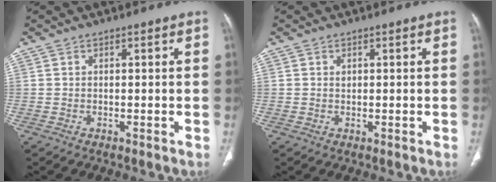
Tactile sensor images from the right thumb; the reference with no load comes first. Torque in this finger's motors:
{"motor_torque": [0.18, 0.10, 0.22, -0.24, 0.03]}